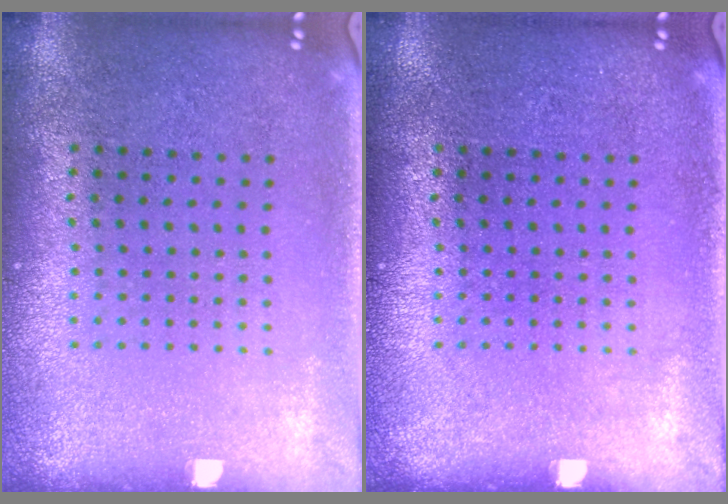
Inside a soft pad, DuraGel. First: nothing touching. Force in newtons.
{"total": 0.0}